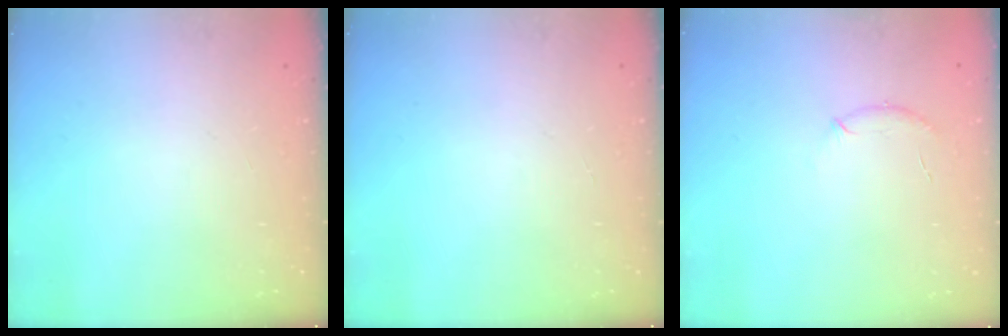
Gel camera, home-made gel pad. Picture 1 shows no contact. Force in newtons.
{"total": 0.0}
{"total": 6.1, "press": 5.9, "slide": 1.4}